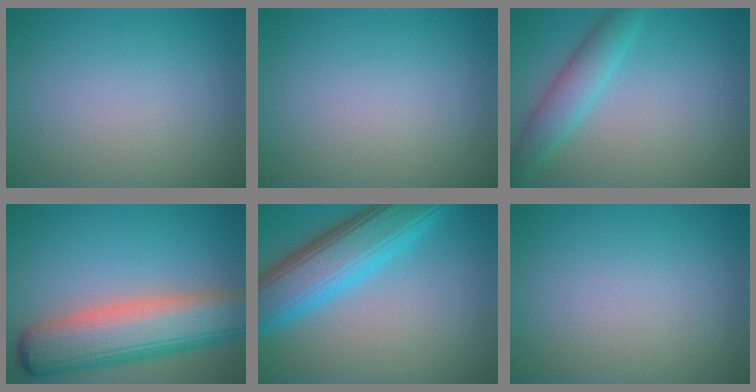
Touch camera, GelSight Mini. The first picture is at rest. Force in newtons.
{"total": 0.0}
{"total": 3.6, "press": 3.6, "slide": 0.2}
{"total": 9.7, "press": 9.7, "slide": 0.6}
{"total": 8.8, "press": 8.8, "slide": 0.3}
{"total": 0.0}